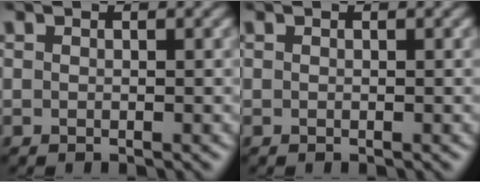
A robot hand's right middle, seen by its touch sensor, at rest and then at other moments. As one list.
[{"total": 0.0}]